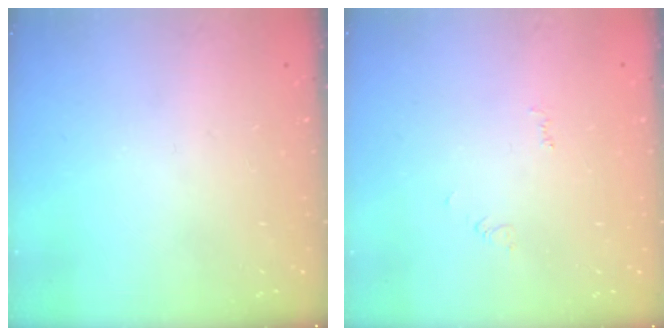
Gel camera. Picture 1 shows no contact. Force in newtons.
{"total": 2.5, "press": 2.5, "slide": 0.4}